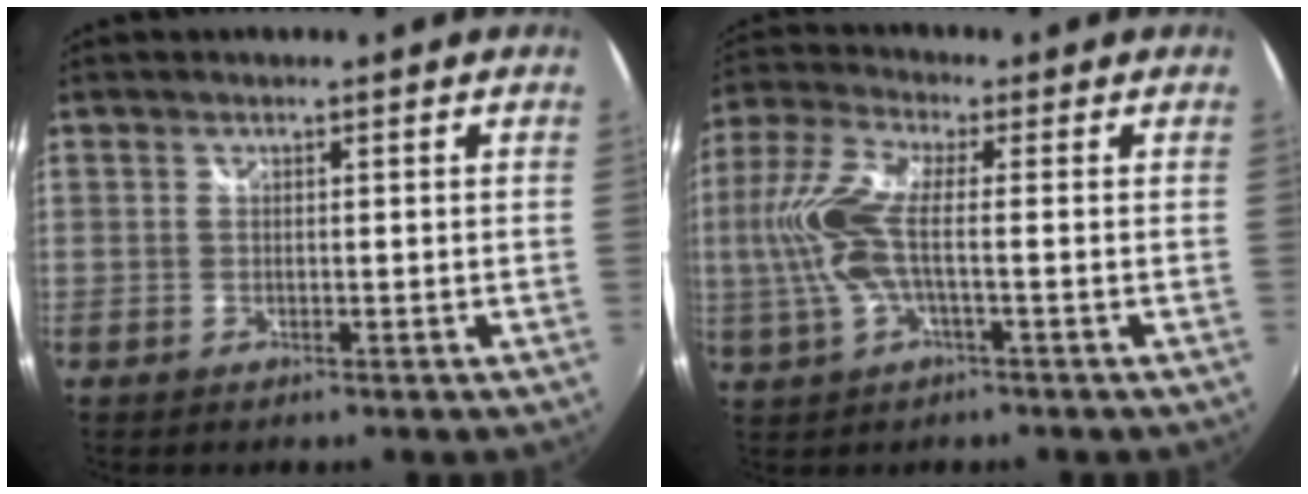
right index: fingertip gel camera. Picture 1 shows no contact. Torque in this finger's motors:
{"motor_torque": [1.02, -0.05, 0.47, 0.21]}